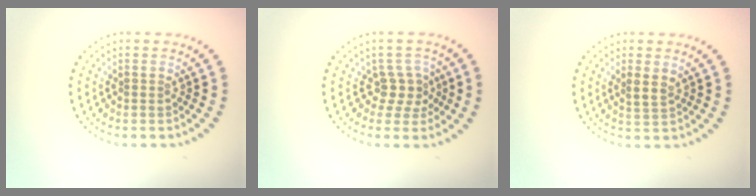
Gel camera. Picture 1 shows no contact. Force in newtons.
{"total": 2.2, "press": 1.7, "slide": 1.4}
{"total": 1.5, "press": 1.3, "slide": 0.8}